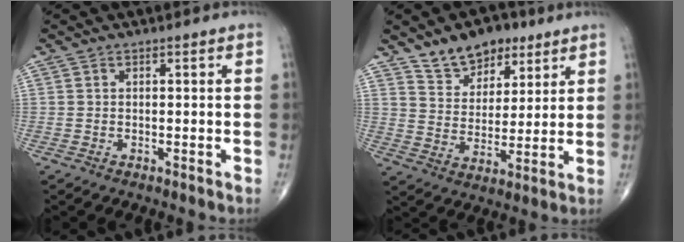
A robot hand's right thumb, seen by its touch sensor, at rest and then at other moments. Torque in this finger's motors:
{"motor_torque": [-1.19, 1.29, 0.45, 1.19, 0.02]}